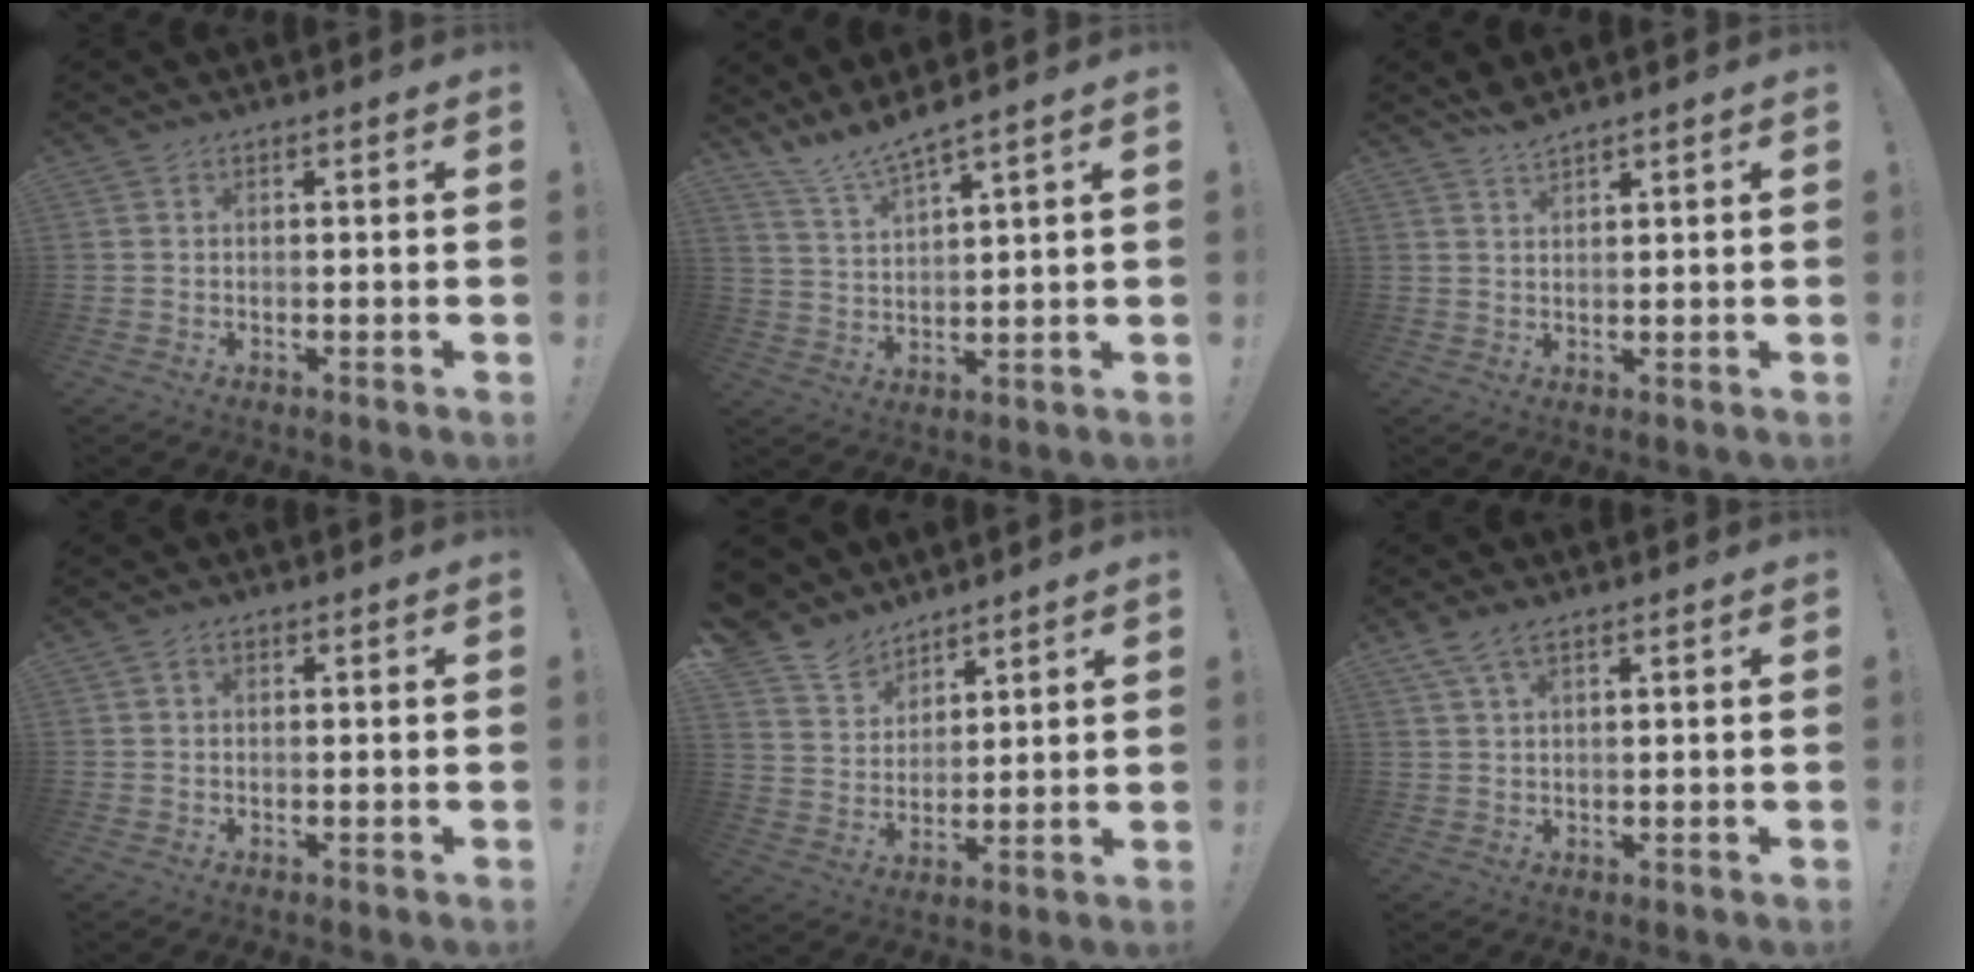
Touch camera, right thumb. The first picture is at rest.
{"total": 7.0, "force": [6.5, -0.3, 2.7], "torque": [-0.066, -0.040, 0.117]}
{"total": 3.3, "force": [2.9, 0.6, 1.4], "torque": [-0.017, -0.020, 0.050]}
{"total": 0.9, "force": [0.0, 0.7, 0.7], "torque": [-0.009, 0.002, -0.001]}
{"total": 11.0, "force": [8.7, 6.2, 2.3], "torque": [-0.059, -0.063, 0.173]}
{"total": 4.9, "force": [2.9, 1.8, 3.4], "torque": [-0.073, -0.003, 0.057]}